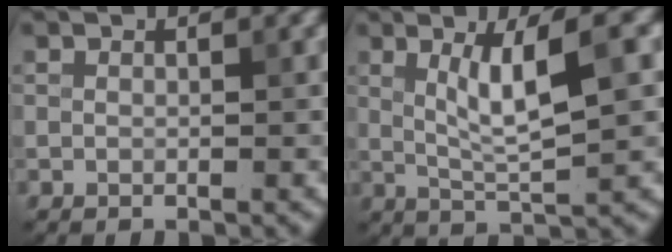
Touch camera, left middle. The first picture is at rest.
{"total": 5.9, "force": [1.4, 0.9, 5.7], "torque": [-0.104, 0.001, 0.029]}